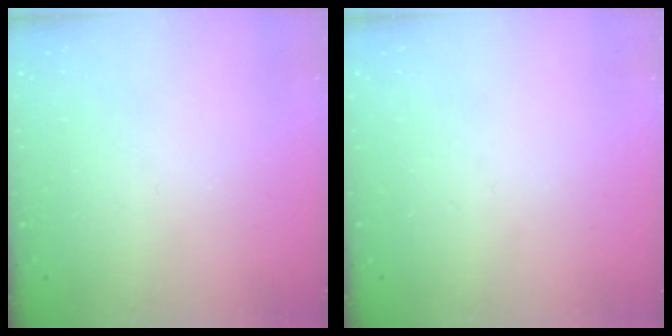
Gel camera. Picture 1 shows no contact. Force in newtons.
{"total": 0.0}